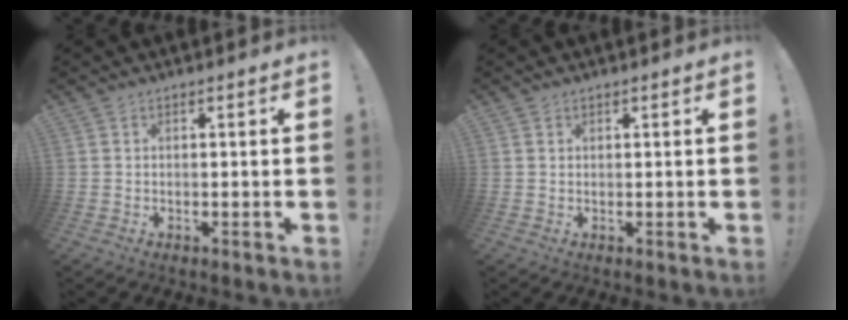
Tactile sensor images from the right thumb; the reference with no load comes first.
{"total": 0.7, "force": [0.6, 0.3, 0.1], "torque": [0.004, -0.003, 0.010]}